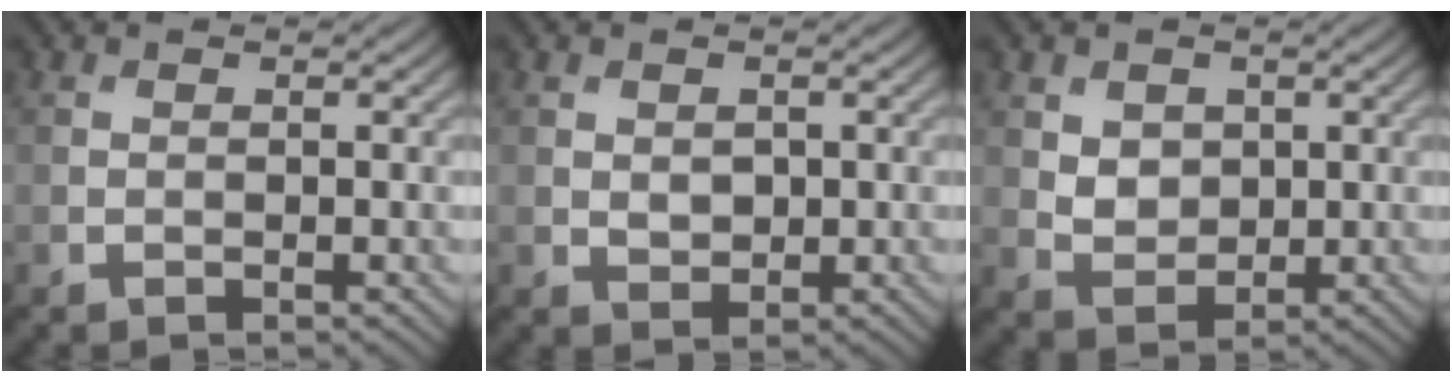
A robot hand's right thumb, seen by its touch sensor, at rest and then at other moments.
{"total": 1.7, "force": [0.2, 1.3, 1.1], "torque": [-0.025, -0.006, 0.008]}
{"total": 3.3, "force": [1.1, 2.7, 1.7], "torque": [-0.048, -0.006, 0.019]}